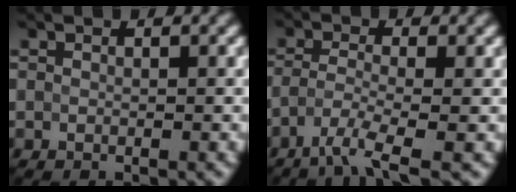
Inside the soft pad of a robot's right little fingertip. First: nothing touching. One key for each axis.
{"total": 3.6, "fx": -2.7, "fy": 0.2, "fz": 2.4, "tx": -0.040, "ty": -0.001, "tz": -0.061}